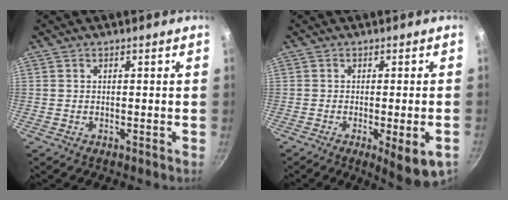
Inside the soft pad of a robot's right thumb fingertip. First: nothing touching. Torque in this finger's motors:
{"motor_torque": [-0.12, 0.41, -0.02, -0.04, 0.03]}